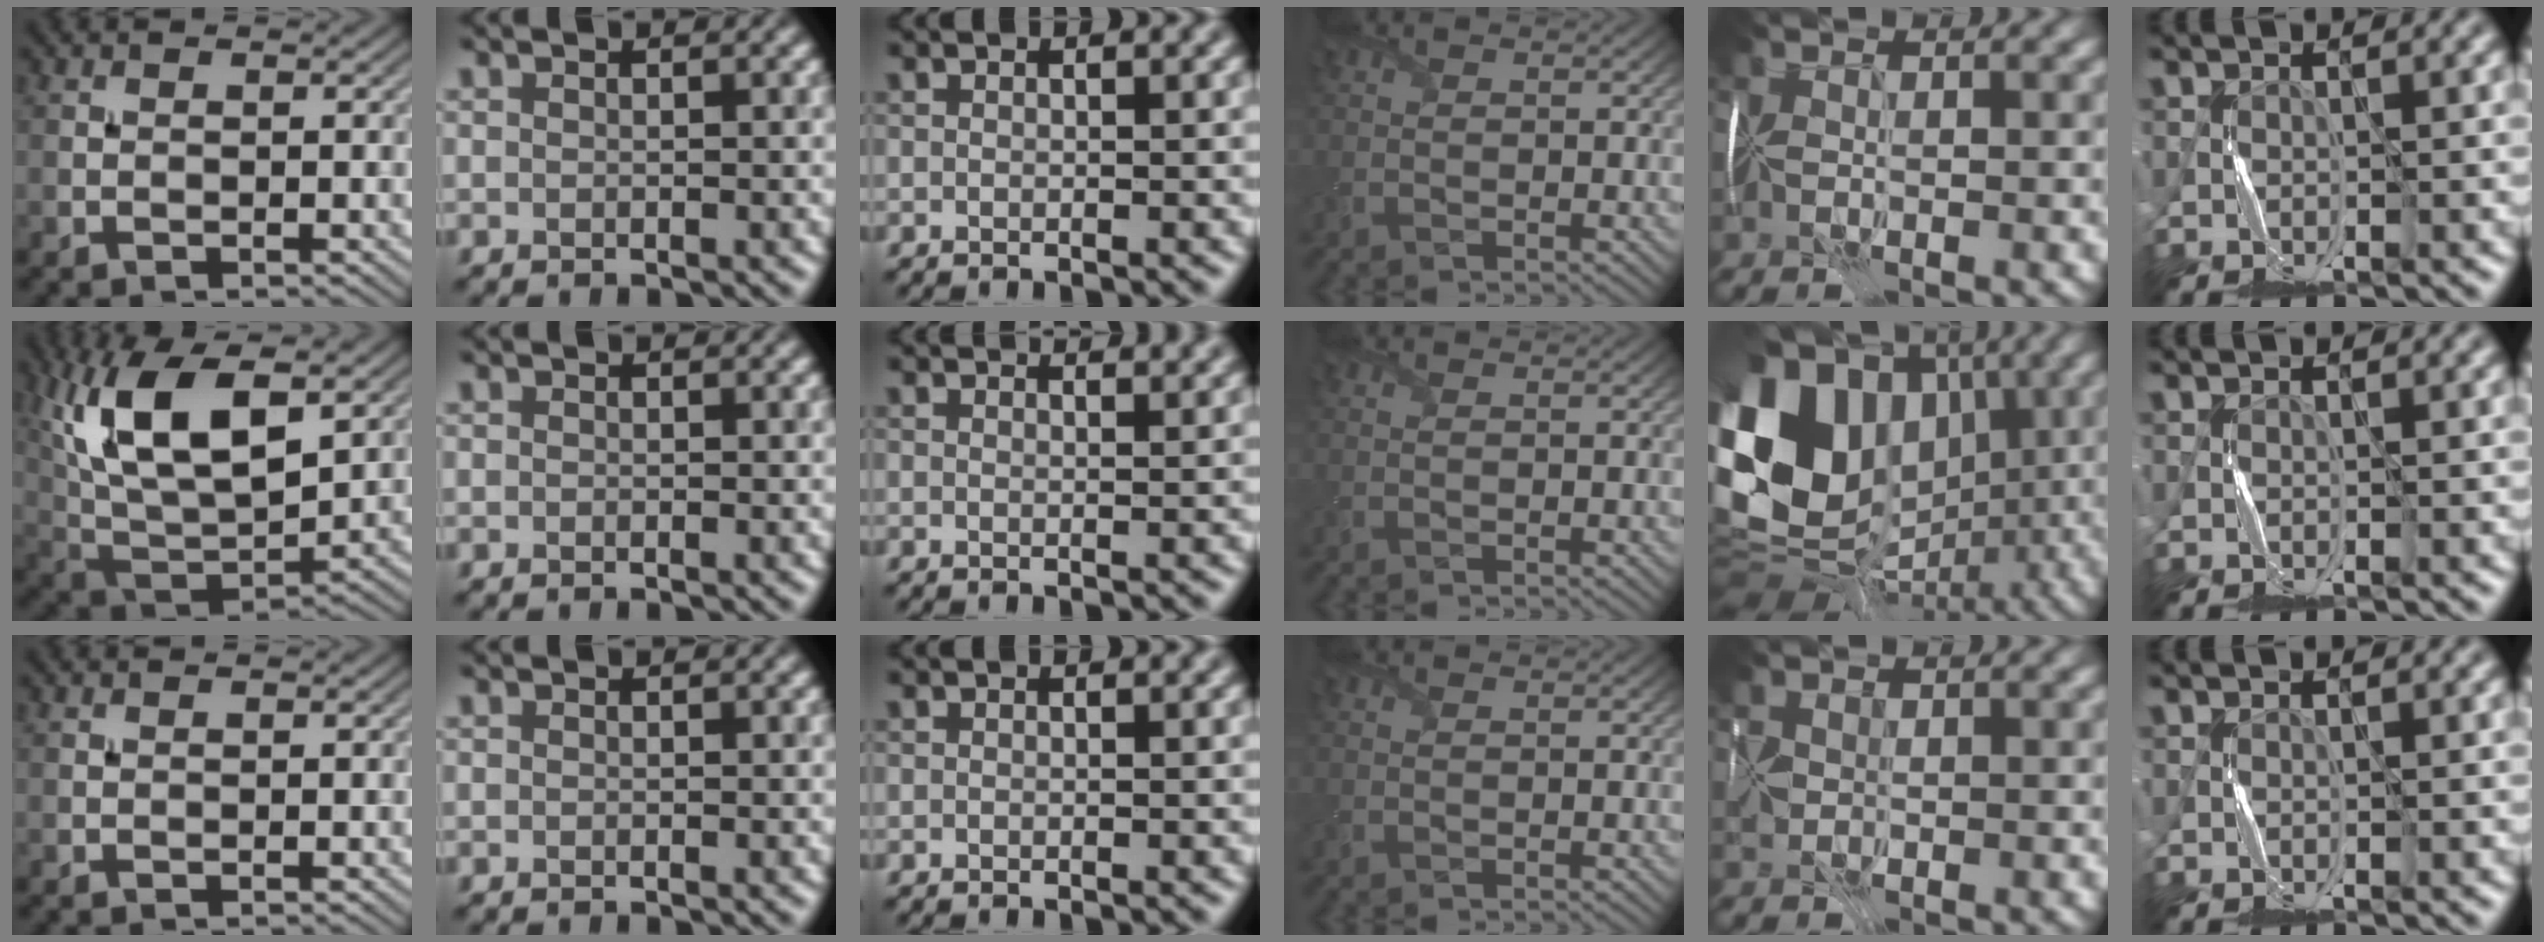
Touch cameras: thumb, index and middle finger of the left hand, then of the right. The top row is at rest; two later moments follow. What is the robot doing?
{"motion": "fold", "object": "handkerchief"}